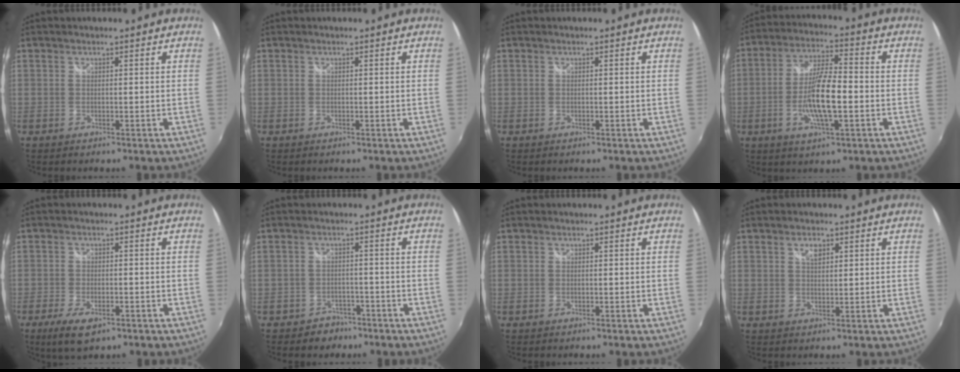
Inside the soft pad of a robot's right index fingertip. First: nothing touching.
{"total": 0.0}
{"total": 0.0}
{"total": 11.3, "force": [-2.8, 2.6, 10.6], "torque": [-0.207, -0.003, -0.052]}
{"total": 6.8, "force": [-4.1, 2.7, 4.7], "torque": [-0.112, -0.023, -0.071]}
{"total": 4.5, "force": [-3.2, 3.2, 0.1], "torque": [-0.017, 0.008, -0.048]}
{"total": 0.0}
{"total": 2.6, "force": [1.4, 1.3, 1.7], "torque": [-0.028, 0.003, 0.023]}